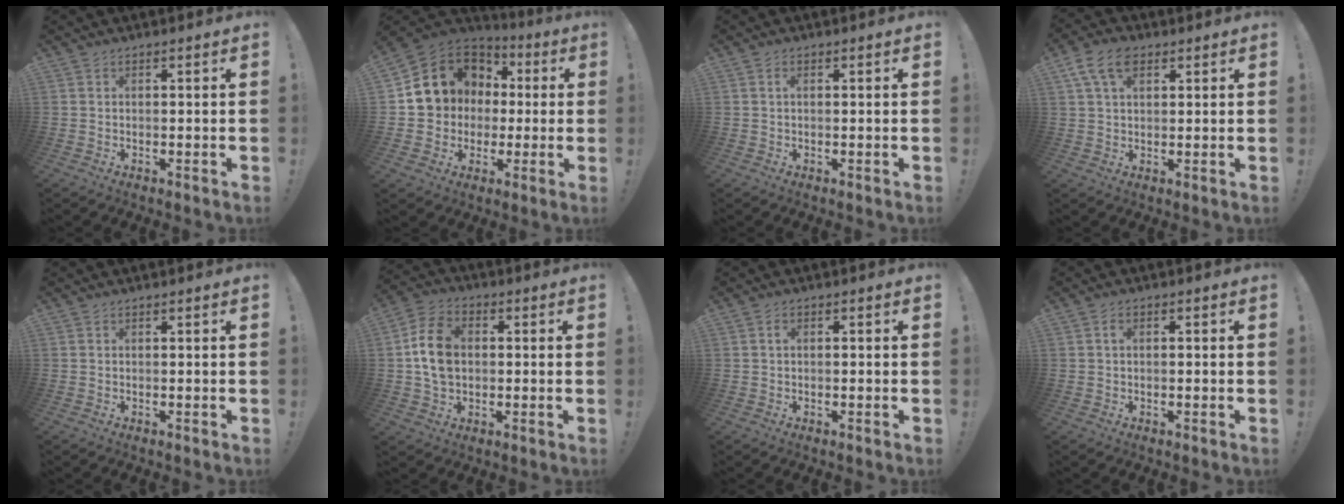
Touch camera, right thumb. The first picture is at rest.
{"total": 13.2, "force": [3.2, 12.1, 4.2], "torque": [-0.053, -0.018, 0.085]}
{"total": 0.6, "force": [0.0, 0.3, 0.5], "torque": [-0.010, 0.003, 0.000]}
{"total": 8.6, "force": [3.9, 5.2, 5.7], "torque": [-0.099, 0.000, 0.077]}
{"total": 0.0}
{"total": 12.0, "force": [0.6, 8.9, 8.0], "torque": [-0.125, 0.004, 0.013]}
{"total": 0.8, "force": [-0.1, 0.5, 0.6], "torque": [-0.011, 0.005, -0.004]}
{"total": 1.2, "force": [-0.2, 0.7, 0.9], "torque": [-0.017, 0.006, -0.004]}